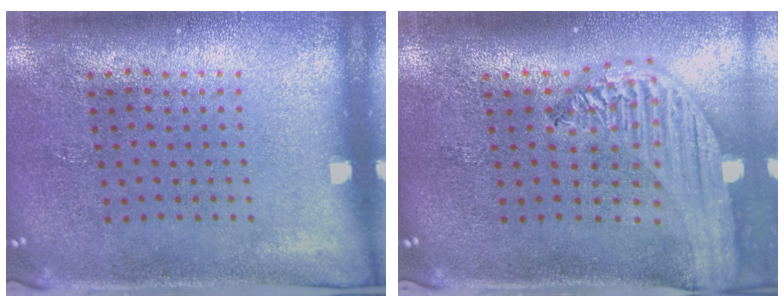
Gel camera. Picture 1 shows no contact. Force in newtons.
{"total": 2.4, "press": 2.1, "slide": 1.3}